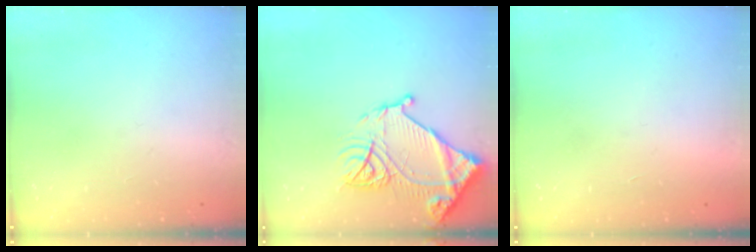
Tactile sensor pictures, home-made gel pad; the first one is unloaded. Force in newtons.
{"total": 16.4, "press": 16.3, "slide": 1.6}
{"total": 1.7, "press": 1.7, "slide": 0.1}